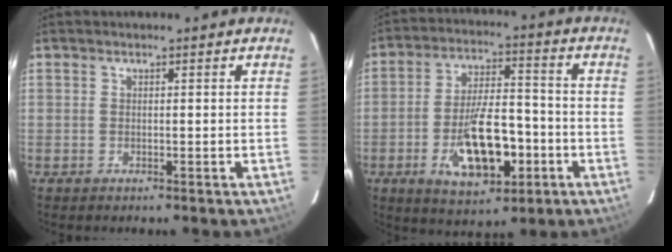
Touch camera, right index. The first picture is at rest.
{"total": 14.3, "force": [-4.9, 6.3, 11.9], "torque": [-0.223, 0.001, -0.068]}